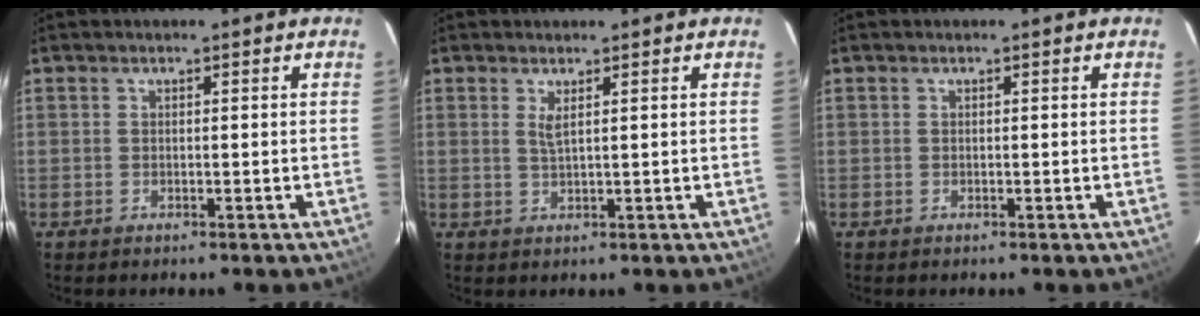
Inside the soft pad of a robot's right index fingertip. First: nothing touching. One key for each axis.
{"total": 1.8, "fx": 0.8, "fy": 0.1, "fz": 1.6, "tx": -0.030, "ty": -0.002, "tz": 0.014}
{"total": 0.0}